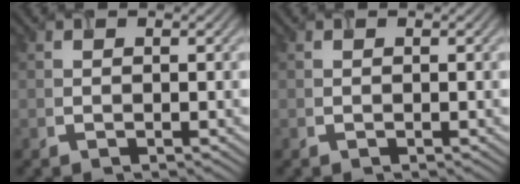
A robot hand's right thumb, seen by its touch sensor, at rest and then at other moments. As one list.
[{"total": 0.0}]